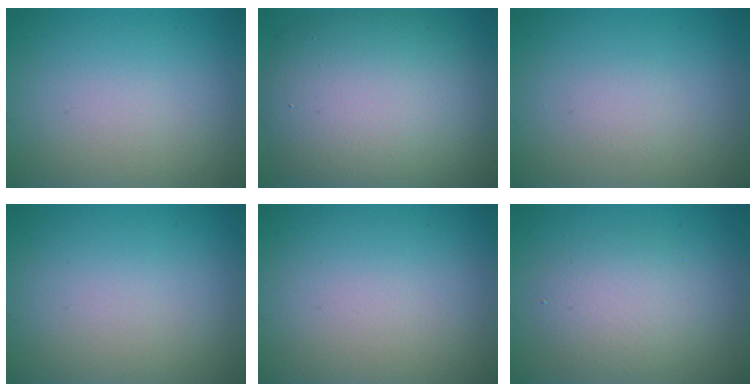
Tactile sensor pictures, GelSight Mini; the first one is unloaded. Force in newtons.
{"total": 11.4, "press": 11.4, "slide": 0.6}
{"total": 0.7, "press": 0.7, "slide": 0.0}
{"total": 0.0}
{"total": 0.0}
{"total": 3.2, "press": 3.2, "slide": 0.2}